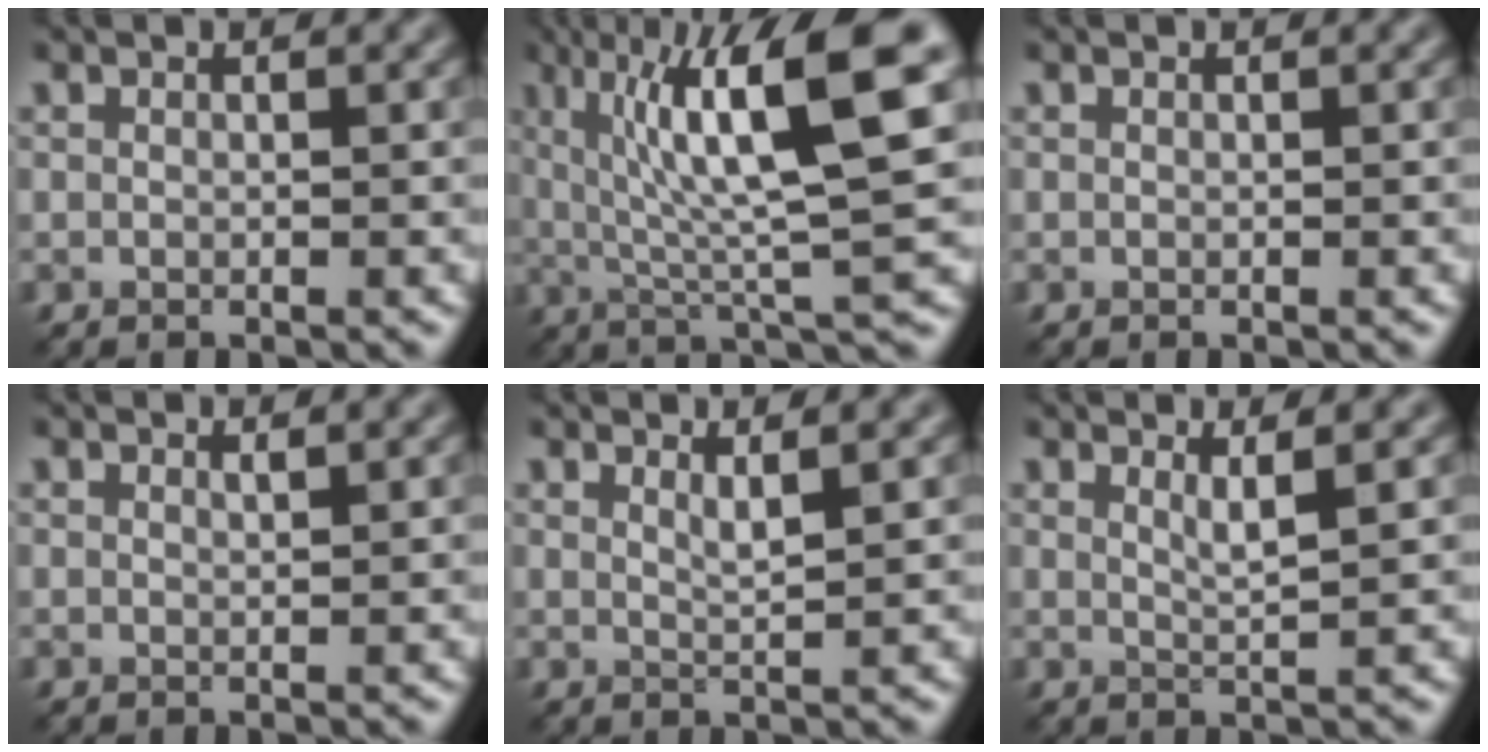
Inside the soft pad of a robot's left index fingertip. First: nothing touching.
{"total": 11.6, "force": [3.4, 2.5, 10.9], "torque": [-0.158, 0.007, 0.058]}
{"total": 0.0}
{"total": 0.5, "force": [0.5, 0.0, 0.2], "torque": [-0.002, -0.002, 0.009]}
{"total": 1.7, "force": [0.9, 0.4, 1.3], "torque": [-0.012, 0.000, 0.010]}
{"total": 2.0, "force": [0.9, 0.5, 1.7], "torque": [-0.020, -0.001, 0.010]}